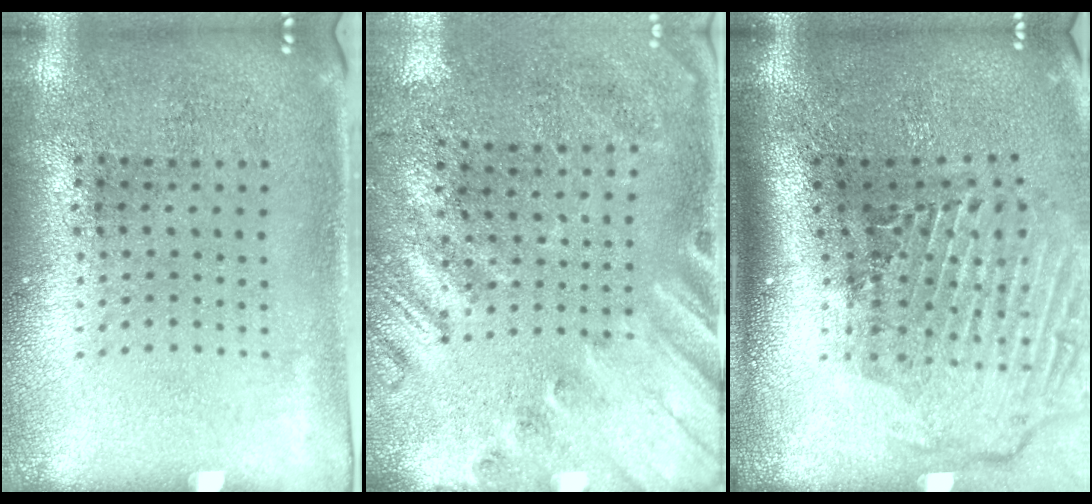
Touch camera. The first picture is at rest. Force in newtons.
{"total": 2.6, "press": 2.0, "slide": 1.6}
{"total": 2.9, "press": 1.9, "slide": 2.1}